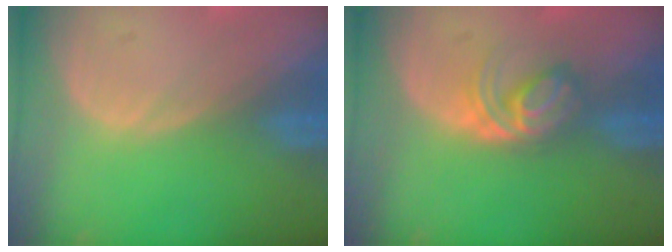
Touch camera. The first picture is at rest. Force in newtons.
{"total": 5.9, "press": 5.1, "slide": 3.0}